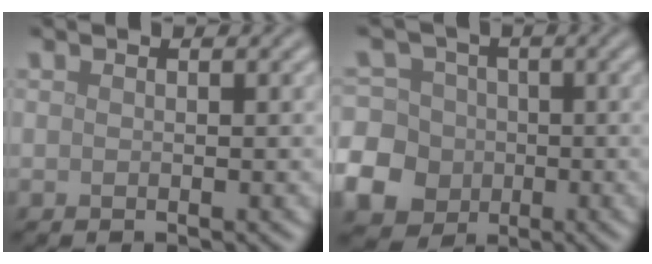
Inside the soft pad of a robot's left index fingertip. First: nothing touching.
{"total": 12.9, "force": [-4.1, 11.8, 3.4], "torque": [-0.106, -0.015, -0.093]}